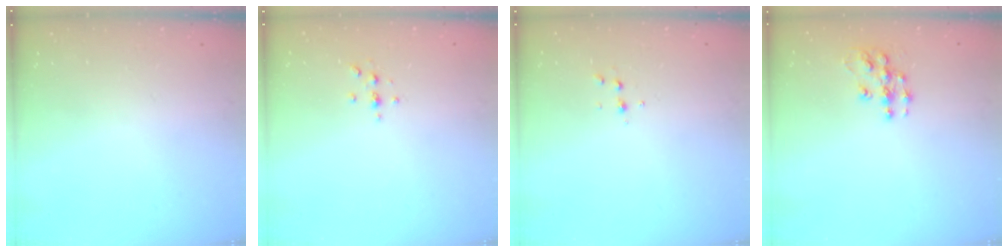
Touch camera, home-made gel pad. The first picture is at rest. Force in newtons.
{"total": 2.4, "press": 2.4, "slide": 0.3}
{"total": 4.1, "press": 4.0, "slide": 1.1}
{"total": 9.2, "press": 9.2, "slide": 0.5}